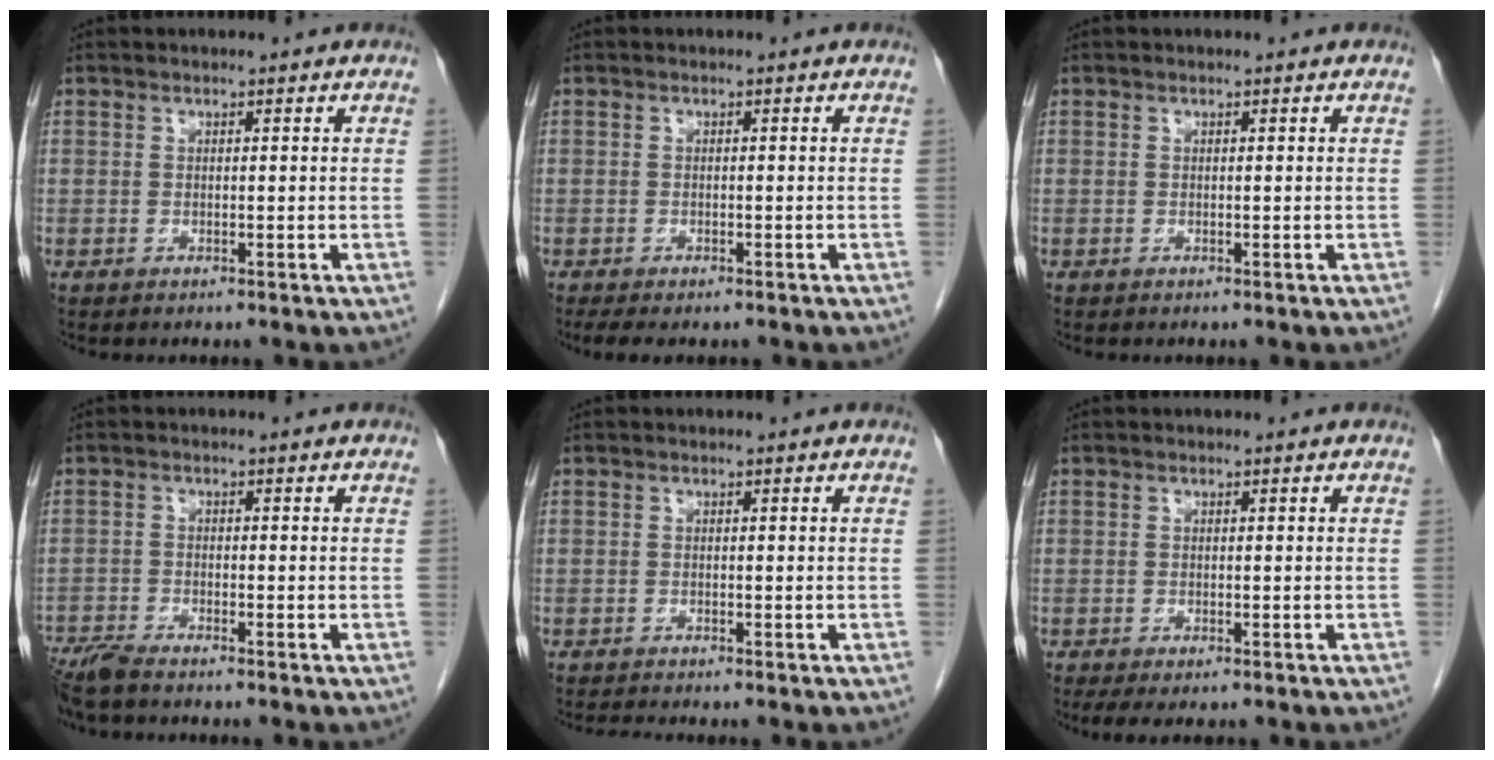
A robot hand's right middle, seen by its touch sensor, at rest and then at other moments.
{"total": 4.2, "force": [-3.3, 1.5, 2.2], "torque": [-0.034, -0.011, -0.045]}
{"total": 0.0}
{"total": 4.4, "force": [-4.0, 0.2, 1.8], "torque": [-0.036, -0.017, -0.077]}
{"total": 1.5, "force": [-1.4, -0.4, 0.4], "torque": [-0.011, -0.005, -0.026]}
{"total": 3.6, "force": [-2.7, 1.1, 2.1], "torque": [-0.032, -0.011, -0.037]}